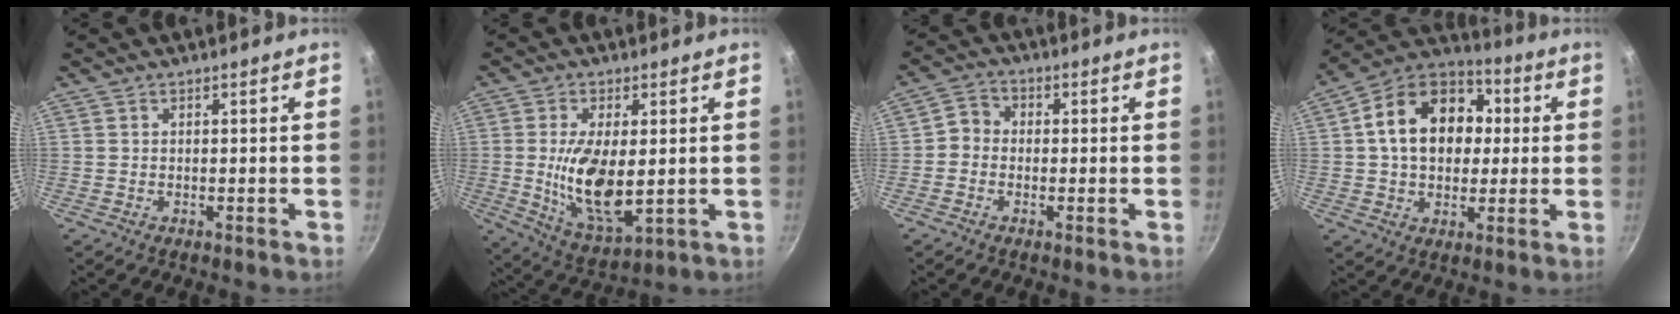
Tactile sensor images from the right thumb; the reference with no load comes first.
{"total": 13.0, "force": [0.1, 5.8, 11.7], "torque": [-0.215, -0.017, 0.011]}
{"total": 3.6, "force": [-0.7, 3.2, 1.6], "torque": [-0.013, 0.013, -0.029]}
{"total": 18.1, "force": [2.3, 13.4, 11.9], "torque": [-0.172, 0.031, 0.024]}